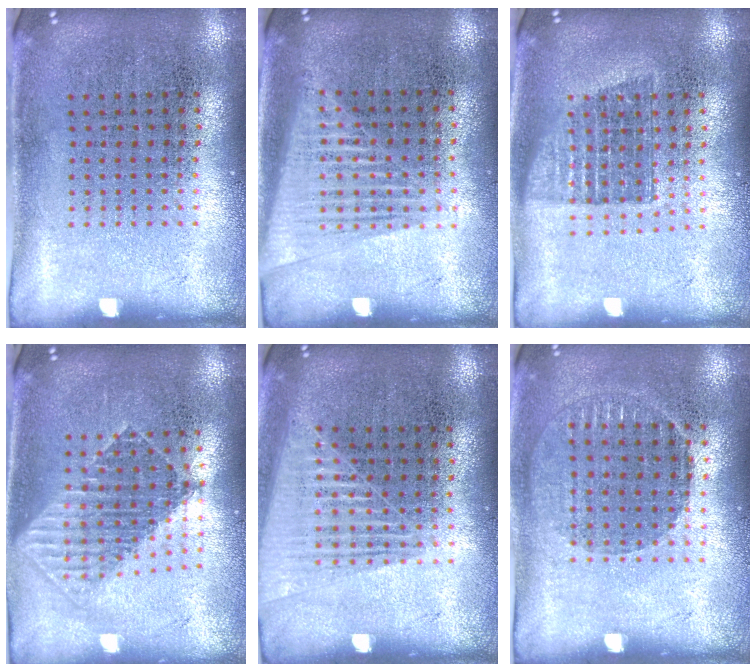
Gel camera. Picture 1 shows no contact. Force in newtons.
{"total": 1.5, "press": 1.4, "slide": 0.6}
{"total": 1.3, "press": 1.1, "slide": 0.6}
{"total": 1.7, "press": 1.4, "slide": 0.9}
{"total": 1.5, "press": 1.5, "slide": 0.4}
{"total": 1.0, "press": 1.0, "slide": 0.1}